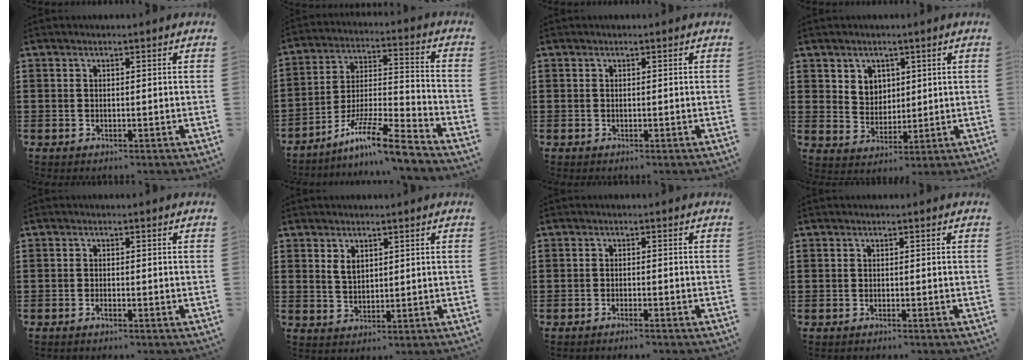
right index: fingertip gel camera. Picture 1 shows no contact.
{"total": 11.0, "force": [-8.8, 0.6, 6.5], "torque": [-0.114, 0.011, -0.173]}
{"total": 0.0}
{"total": 4.3, "force": [2.3, 3.5, 0.9], "torque": [-0.025, 0.006, 0.041]}
{"total": 0.9, "force": [-0.7, 0.2, 0.5], "torque": [-0.013, -0.004, -0.011]}
{"total": 2.3, "force": [1.2, 1.4, 1.4], "torque": [-0.031, 0.004, 0.022]}
{"total": 1.1, "force": [-1.0, -0.1, 0.4], "torque": [-0.009, -0.001, -0.020]}
{"total": 0.5, "force": [-0.5, -0.2, 0.2], "torque": [-0.004, -0.003, -0.009]}